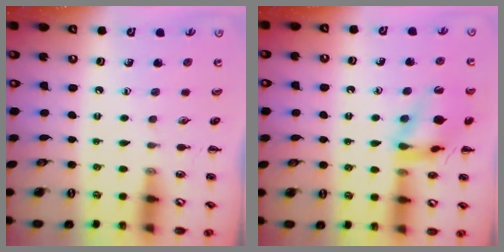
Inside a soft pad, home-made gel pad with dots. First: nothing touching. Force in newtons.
{"total": 16.0, "press": 15.9, "slide": 1.6}